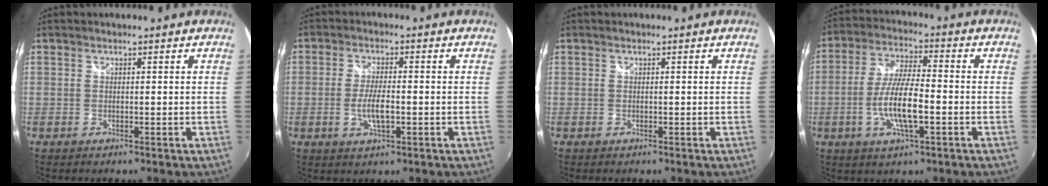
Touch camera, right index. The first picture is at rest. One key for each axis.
{"total": 5.2, "fx": -1.3, "fy": 1.5, "fz": 4.8, "tx": -0.099, "ty": -0.005, "tz": -0.024}
{"total": 0.0}
{"total": 10.4, "fx": -2.9, "fy": 2.4, "fz": 9.6, "tx": -0.194, "ty": -0.002, "tz": -0.055}